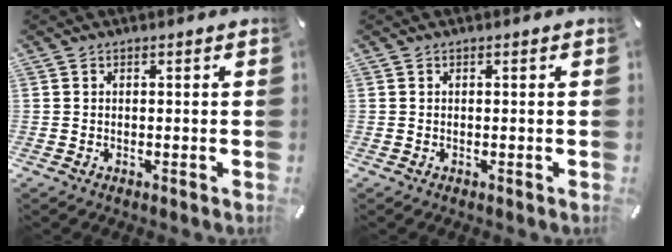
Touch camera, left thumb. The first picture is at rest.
{"total": 0.0}